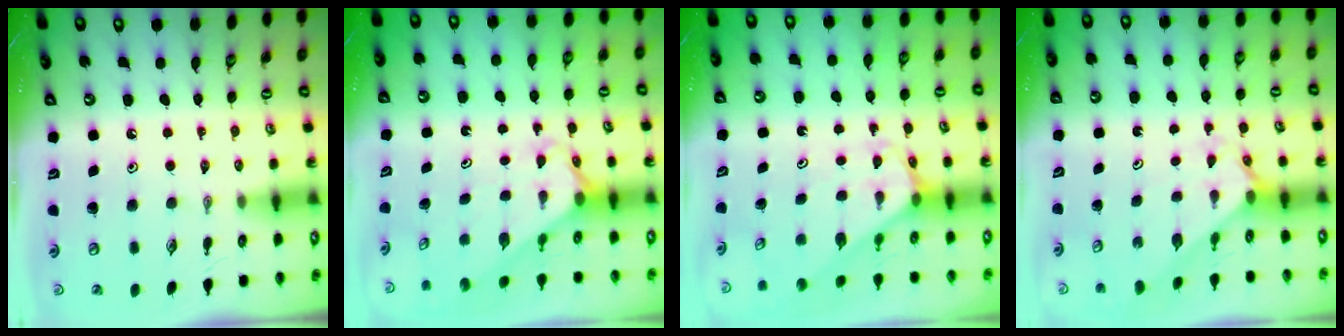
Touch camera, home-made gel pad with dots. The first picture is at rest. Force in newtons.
{"total": 2.3, "press": 2.3, "slide": 0.2}
{"total": 2.5, "press": 2.5, "slide": 0.2}
{"total": 2.1, "press": 2.1, "slide": 0.3}